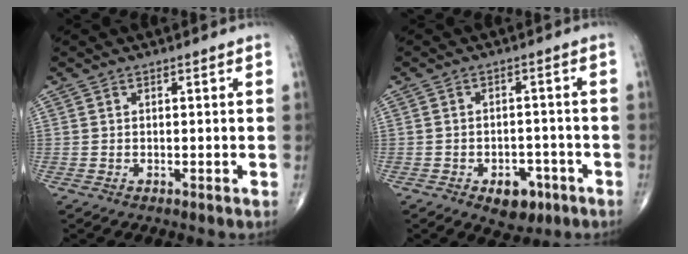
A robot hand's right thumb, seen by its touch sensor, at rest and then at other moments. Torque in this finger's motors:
{"motor_torque": [0.59, 0.42, 0.24, -0.80, 0.04]}